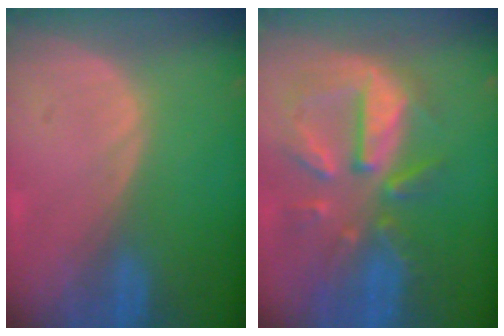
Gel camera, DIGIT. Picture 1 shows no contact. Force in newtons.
{"total": 10.7, "press": 9.5, "slide": 5.0}